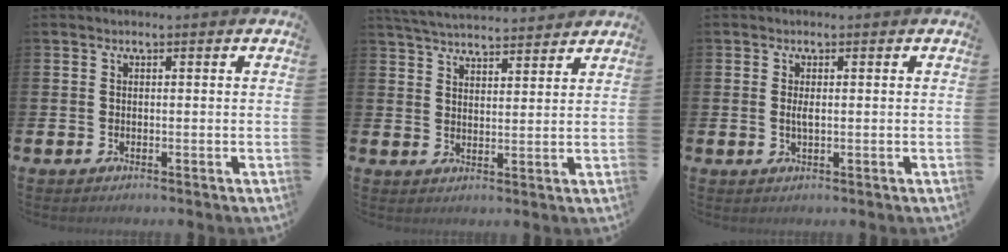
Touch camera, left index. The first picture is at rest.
{"total": 4.9, "force": [4.9, 0.4, 0.4], "torque": [-0.030, -0.025, 0.090]}
{"total": 1.3, "force": [0.1, 0.4, 1.2], "torque": [-0.018, 0.000, -0.001]}